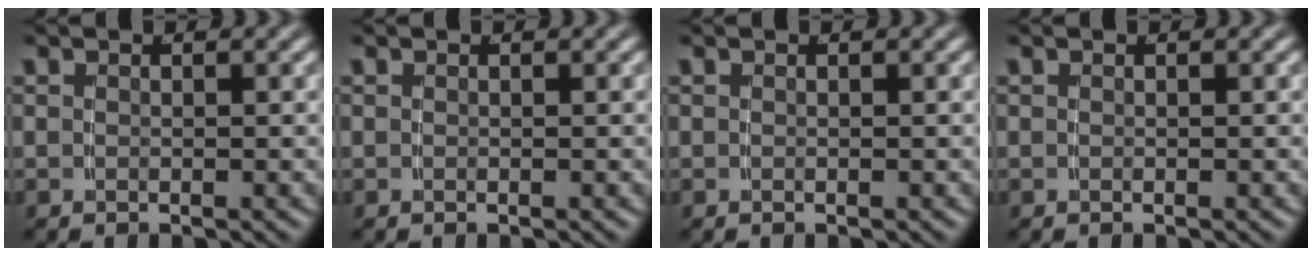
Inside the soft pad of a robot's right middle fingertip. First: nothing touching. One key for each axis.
{"total": 0.0}
{"total": 0.0}
{"total": 0.0}